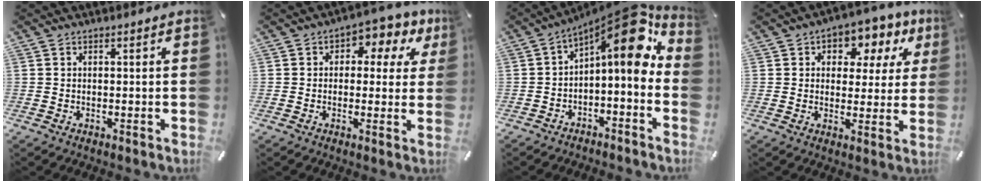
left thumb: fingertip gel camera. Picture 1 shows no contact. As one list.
[{"total": 5.9, "force": [1.7, 4.1, 3.8], "torque": [-0.047, -0.007, 0.020]}, {"total": 13.0, "force": [6.1, 4.7, 10.5], "torque": [-0.138, -0.066, 0.095]}, {"total": 8.2, "force": [4.0, 5.7, 4.4], "torque": [-0.054, -0.027, 0.061]}]